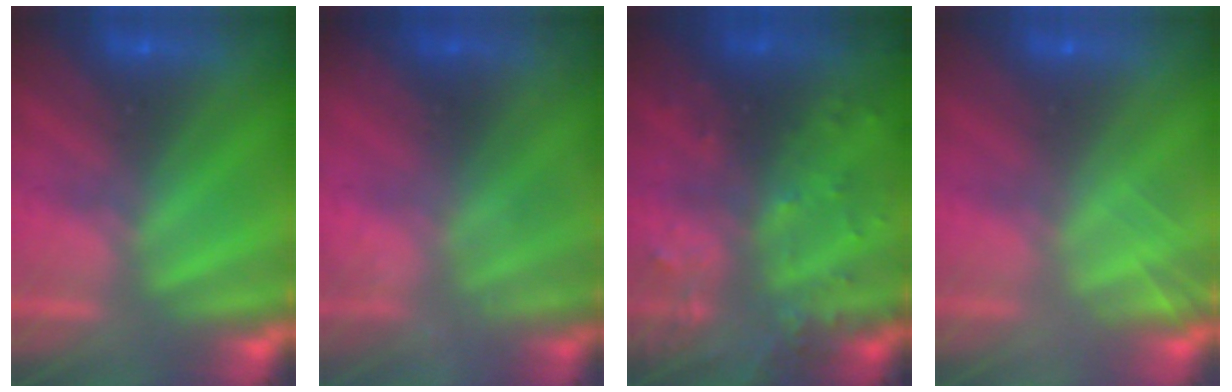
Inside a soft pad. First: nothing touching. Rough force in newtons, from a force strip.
{"total": 1.3}
{"total": 10.8}
{"total": 2.0}